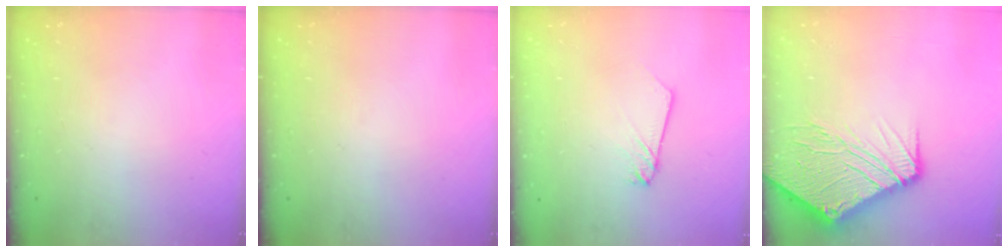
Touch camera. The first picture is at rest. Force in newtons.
{"total": 0.0}
{"total": 2.2, "press": 2.2, "slide": 0.1}
{"total": 17.5, "press": 17.4, "slide": 2.2}